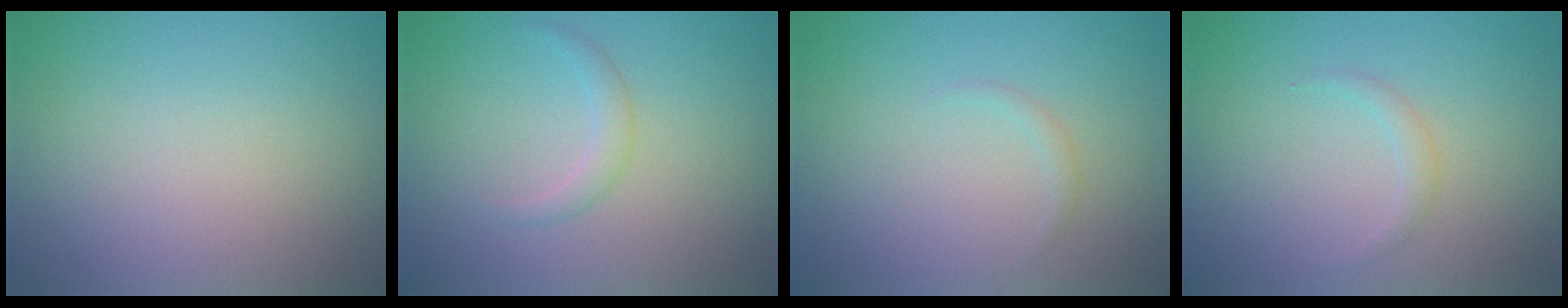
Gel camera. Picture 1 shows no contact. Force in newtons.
{"total": 1.2, "press": 1.2, "slide": 0.0}
{"total": 0.6, "press": 0.5, "slide": 0.1}
{"total": 1.0, "press": 1.0, "slide": 0.2}